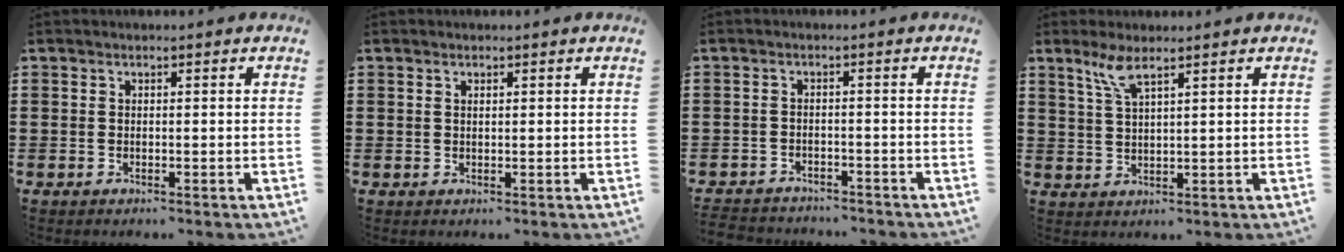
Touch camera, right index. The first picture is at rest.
{"total": 0.6, "force": [0.3, 0.3, 0.5], "torque": [-0.010, 0.002, 0.006]}
{"total": 2.2, "force": [-2.2, 0.3, -0.2], "torque": [-0.005, 0.000, -0.049]}
{"total": 4.1, "force": [2.7, 0.7, 3.0], "torque": [-0.067, 0.003, 0.048]}